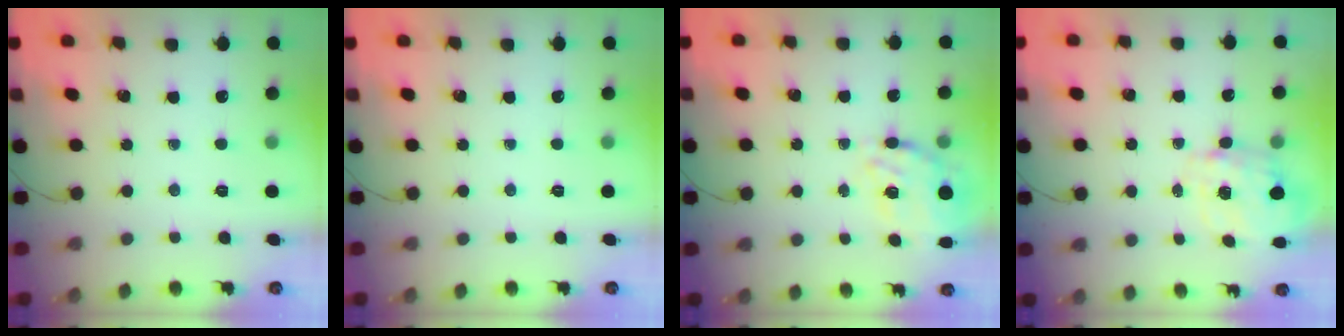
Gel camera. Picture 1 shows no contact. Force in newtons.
{"total": 0.0}
{"total": 11.1, "press": 10.5, "slide": 3.6}
{"total": 2.5, "press": 2.3, "slide": 1.0}